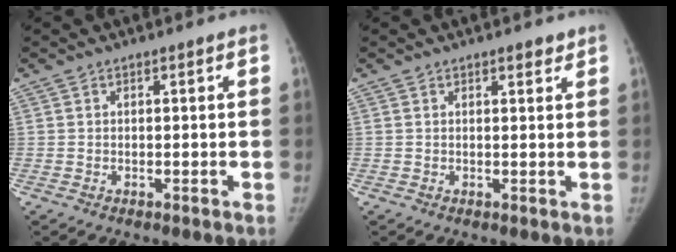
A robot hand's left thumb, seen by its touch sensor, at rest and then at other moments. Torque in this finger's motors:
{"motor_torque": [0.31, -0.22, 0.12, -0.12, 0.11]}